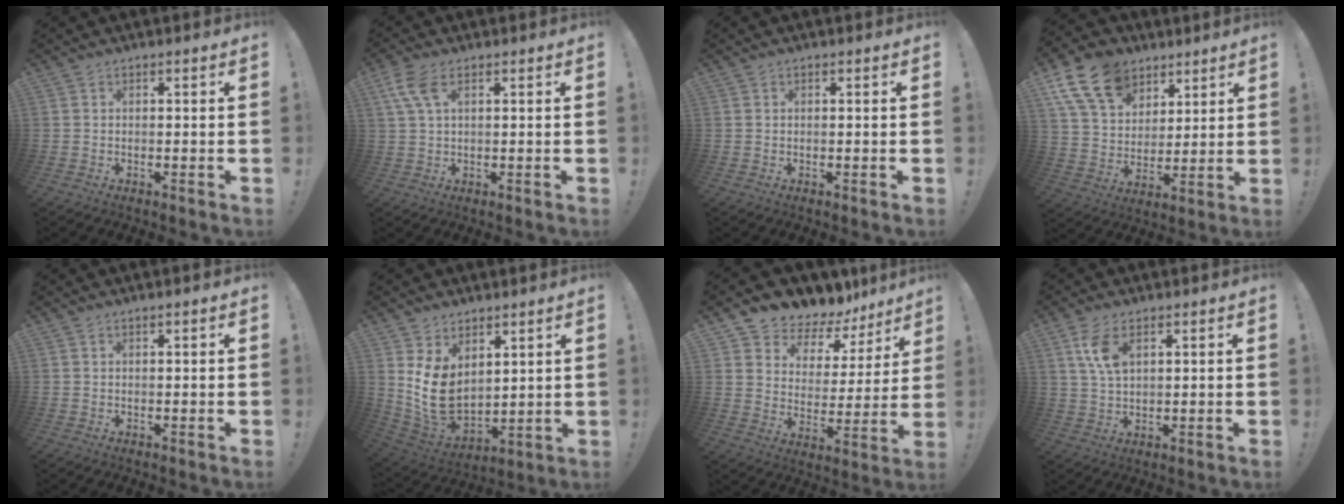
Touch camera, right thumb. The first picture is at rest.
{"total": 6.7, "force": [2.8, 3.1, 5.3], "torque": [-0.113, 0.002, 0.055]}
{"total": 0.0}
{"total": 16.7, "force": [9.4, 11.4, 7.8], "torque": [-0.142, -0.044, 0.182]}
{"total": 0.7, "force": [0.4, -0.2, 0.5], "torque": [-0.003, -0.002, 0.006]}
{"total": 11.8, "force": [3.0, 8.7, 7.4], "torque": [-0.152, -0.032, 0.066]}
{"total": 7.2, "force": [5.8, 4.0, 1.4], "torque": [-0.029, -0.061, 0.107]}
{"total": 7.4, "force": [3.3, 3.6, 5.5], "torque": [-0.113, -0.014, 0.057]}